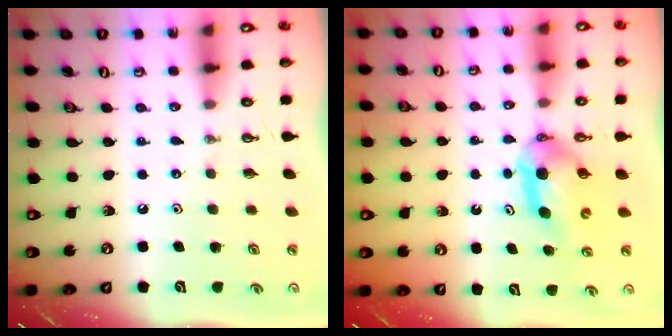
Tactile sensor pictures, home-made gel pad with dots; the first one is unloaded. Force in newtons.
{"total": 6.0, "press": 6.0, "slide": 0.8}